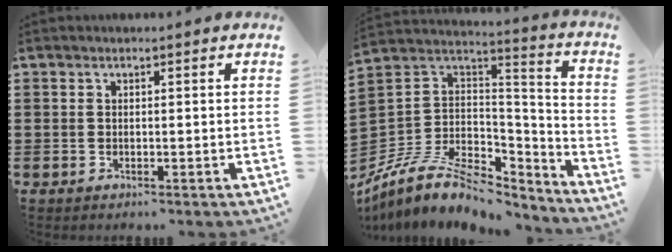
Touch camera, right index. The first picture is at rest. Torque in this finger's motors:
{"motor_torque": [0.03, -0.04, -0.93, -0.21]}